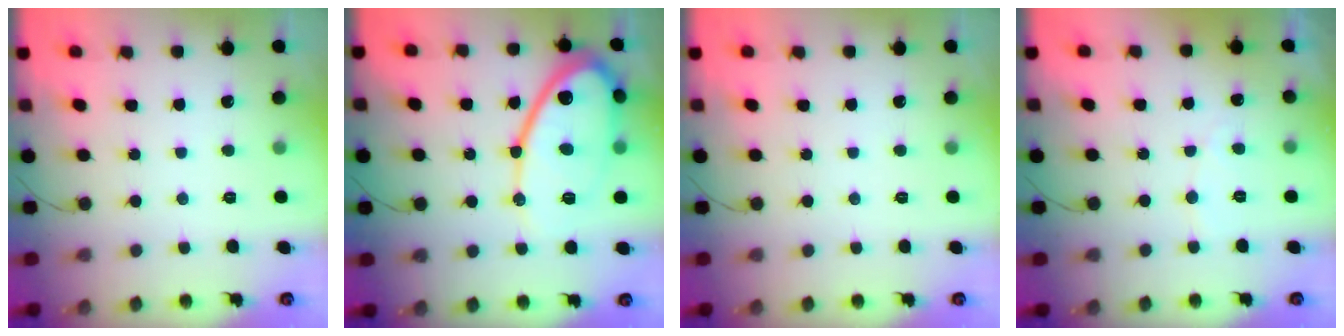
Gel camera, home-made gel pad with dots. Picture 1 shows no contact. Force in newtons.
{"total": 17.0, "press": 16.9, "slide": 1.5}
{"total": 0.0}
{"total": 3.2, "press": 3.2, "slide": 0.2}